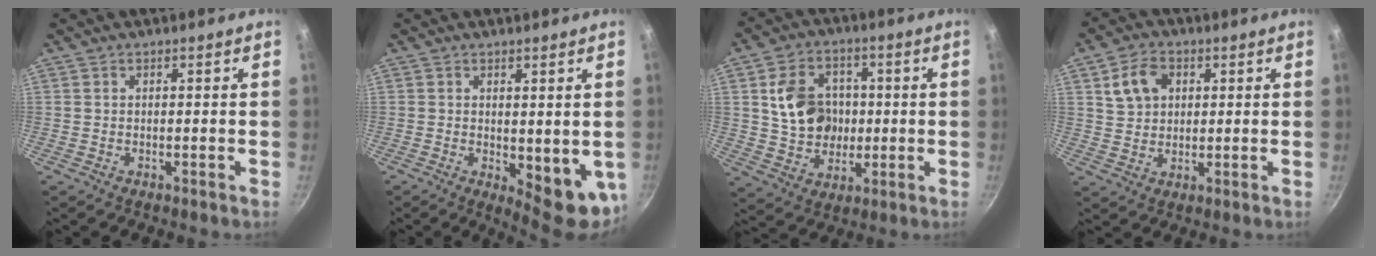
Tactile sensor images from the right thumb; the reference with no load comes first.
{"total": 9.2, "force": [0.1, 4.0, 8.3], "torque": [-0.084, -0.015, 0.012]}
{"total": 13.2, "force": [1.4, 10.9, 7.3], "torque": [-0.100, 0.007, 0.031]}
{"total": 7.6, "force": [2.5, 5.7, 4.3], "torque": [-0.061, 0.004, 0.043]}